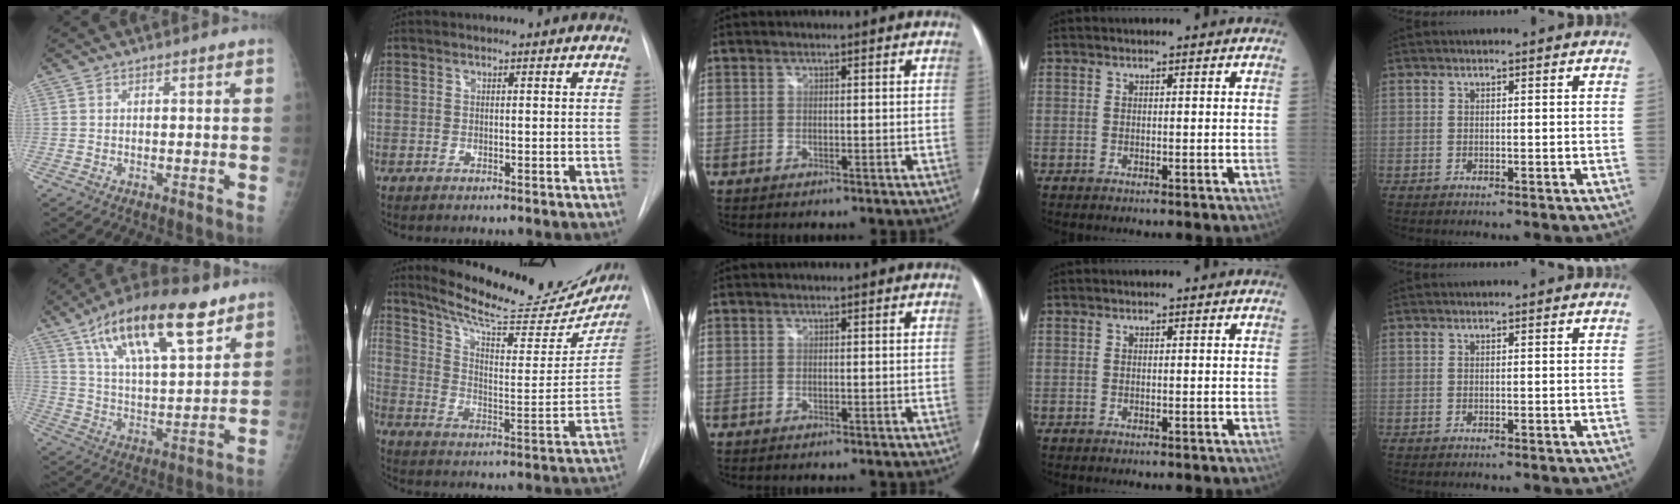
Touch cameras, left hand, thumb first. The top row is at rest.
{"thumb": {"total": 22.1, "force": [12.6, 7.8, 16.4], "torque": [-0.259, -0.031, 0.219]}, "index": {"total": 24.8, "force": [22.1, 5.1, 10.0], "torque": [-0.147, -0.054, 0.297]}}